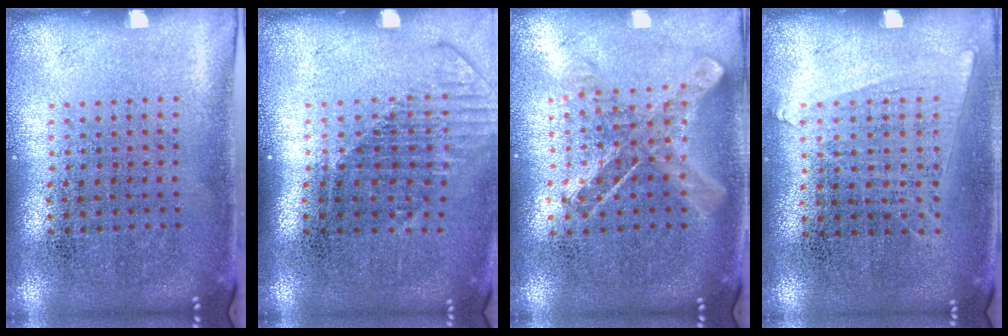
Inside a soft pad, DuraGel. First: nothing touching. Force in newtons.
{"total": 1.6, "press": 1.2, "slide": 1.0}
{"total": 0.9, "press": 0.9, "slide": 0.1}
{"total": 0.7, "press": 0.6, "slide": 0.4}